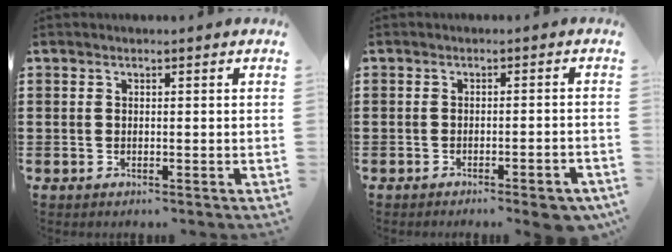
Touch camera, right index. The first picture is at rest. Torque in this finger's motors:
{"motor_torque": [0.37, -0.36, 0.24, -0.02]}